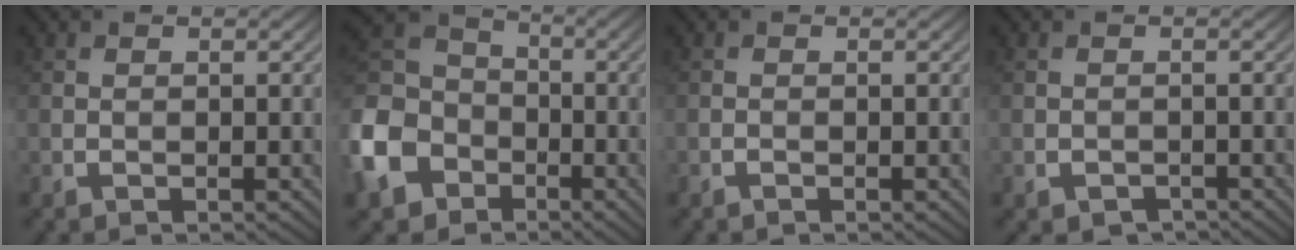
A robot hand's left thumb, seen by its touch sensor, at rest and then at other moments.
{"total": 12.4, "force": [-5.6, 9.6, 5.5], "torque": [-0.196, -0.028, -0.126]}
{"total": 0.0}
{"total": 1.0, "force": [-0.8, 0.5, 0.0], "torque": [0.000, 0.000, -0.016]}